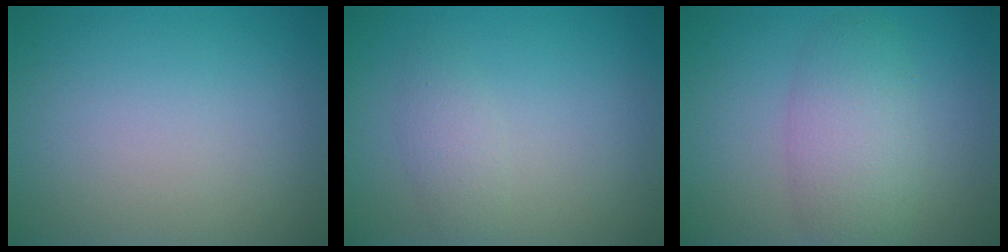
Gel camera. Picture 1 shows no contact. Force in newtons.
{"total": 1.6, "press": 1.6, "slide": 0.1}
{"total": 4.4, "press": 4.4, "slide": 0.2}